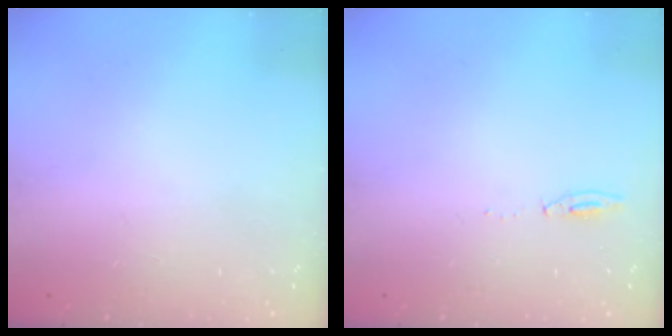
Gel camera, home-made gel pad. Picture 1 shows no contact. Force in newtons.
{"total": 3.9, "press": 3.8, "slide": 1.0}